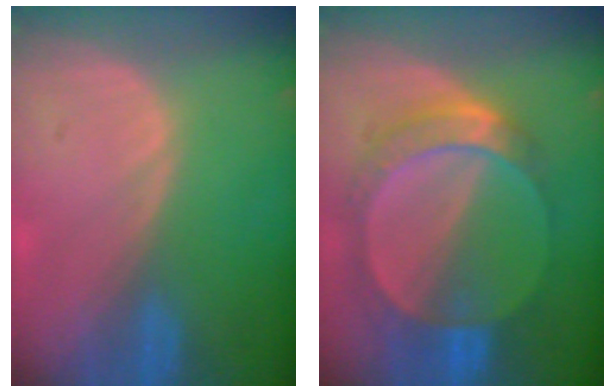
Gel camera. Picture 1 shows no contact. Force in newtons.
{"total": 8.2, "press": 7.7, "slide": 2.7}